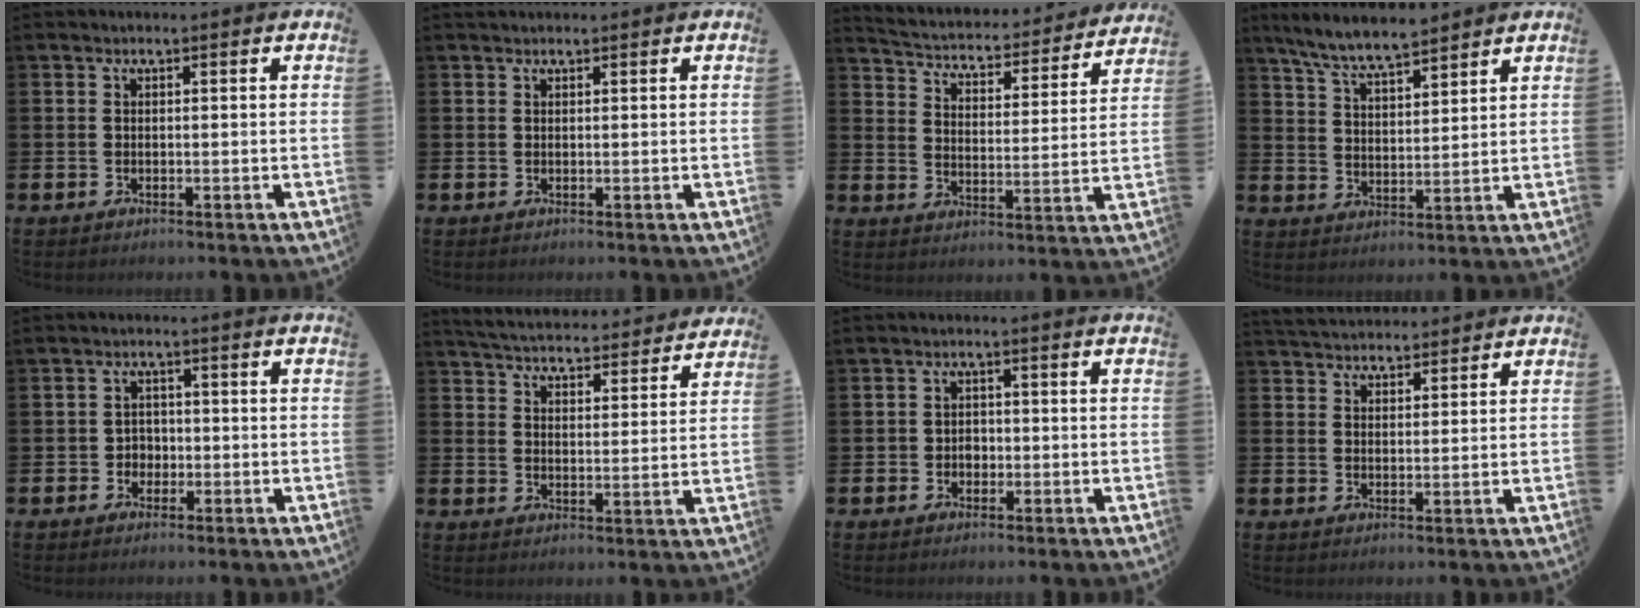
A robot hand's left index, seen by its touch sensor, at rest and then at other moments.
{"total": 0.7, "force": [0.6, 0.2, 0.0], "torque": [0.009, -0.002, 0.009]}
{"total": 4.2, "force": [4.0, 1.1, 0.9], "torque": [-0.044, -0.038, 0.059]}
{"total": 7.0, "force": [6.6, 0.6, 2.1], "torque": [-0.066, -0.028, 0.120]}
{"total": 2.2, "force": [-0.6, 2.1, 0.5], "torque": [-0.010, 0.005, -0.019]}
{"total": 5.3, "force": [5.3, 0.6, 0.4], "torque": [-0.025, -0.044, 0.090]}
{"total": 1.8, "force": [-0.4, 1.7, 0.5], "torque": [0.001, 0.001, -0.015]}
{"total": 3.8, "force": [3.7, 0.8, 0.0], "torque": [-0.010, -0.017, 0.068]}